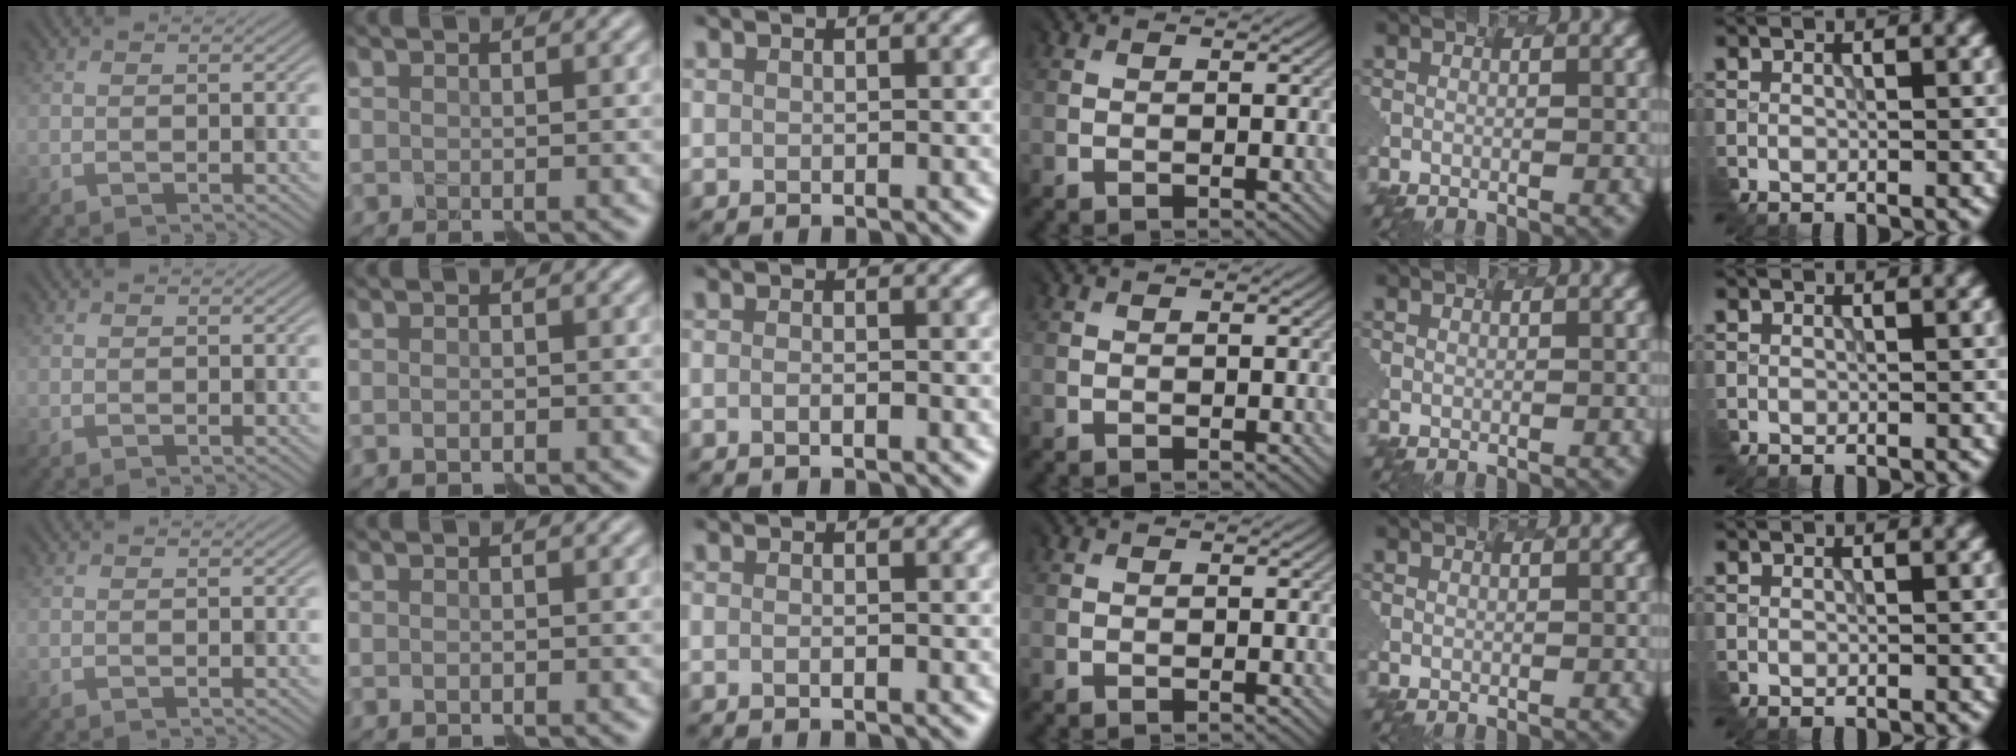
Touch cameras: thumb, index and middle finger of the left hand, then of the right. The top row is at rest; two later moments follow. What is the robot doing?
{"motion": "assemble", "object": "hinged jar"}